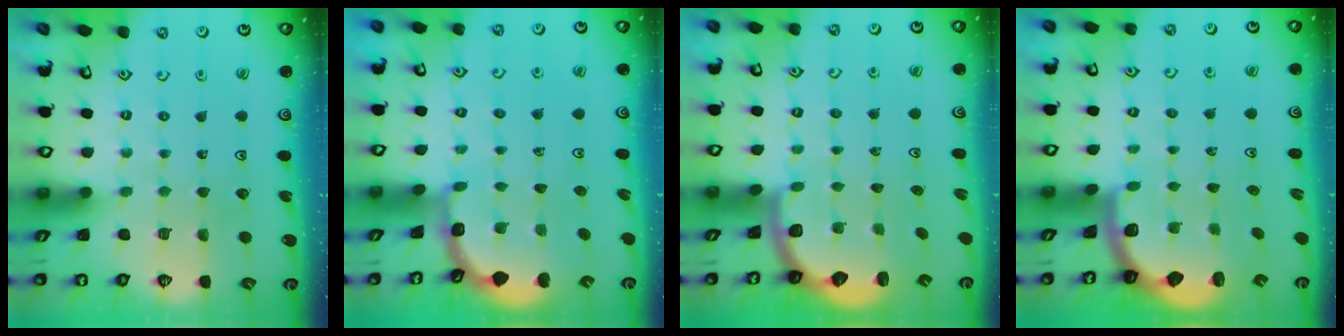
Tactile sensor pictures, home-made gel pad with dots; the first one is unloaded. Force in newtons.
{"total": 2.0, "press": 2.0, "slide": 0.2}
{"total": 2.1, "press": 1.9, "slide": 1.0}
{"total": 1.9, "press": 1.8, "slide": 0.5}